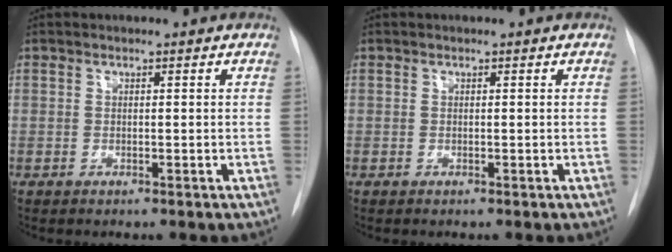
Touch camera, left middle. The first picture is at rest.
{"total": 0.0}